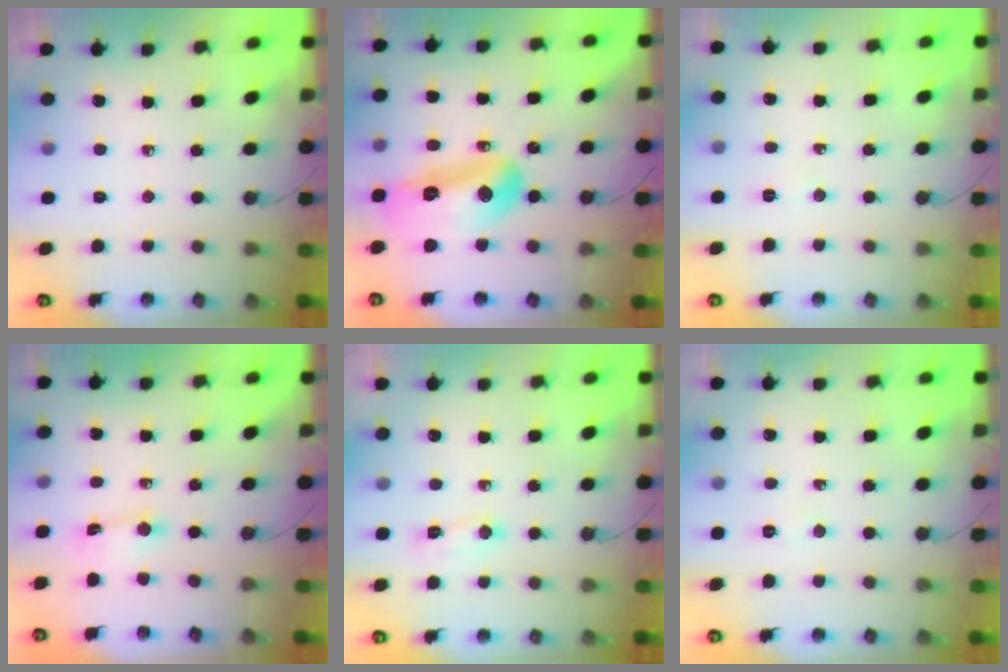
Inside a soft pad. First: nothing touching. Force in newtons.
{"total": 15.7, "press": 15.6, "slide": 1.8}
{"total": 4.5, "press": 2.4, "slide": 3.8}
{"total": 1.5, "press": 1.5, "slide": 0.1}
{"total": 3.9, "press": 3.8, "slide": 0.7}
{"total": 2.8, "press": 2.8, "slide": 0.5}